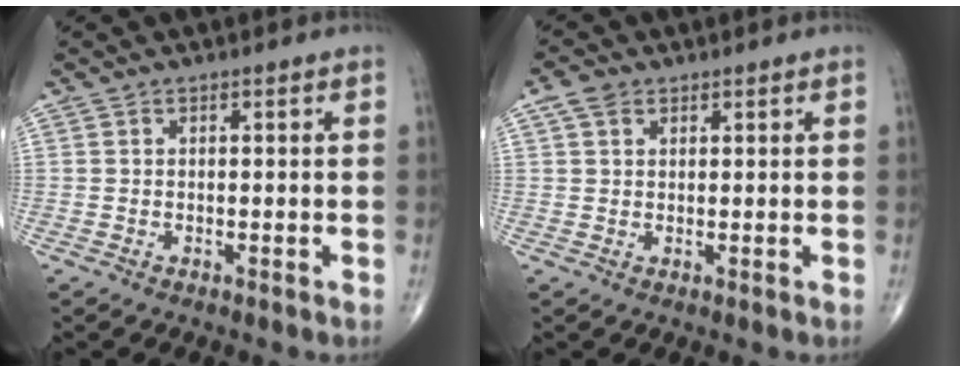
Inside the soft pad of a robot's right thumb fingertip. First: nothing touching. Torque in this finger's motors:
{"motor_torque": [-0.33, 0.30, 0.18, 0.10, 0.06]}